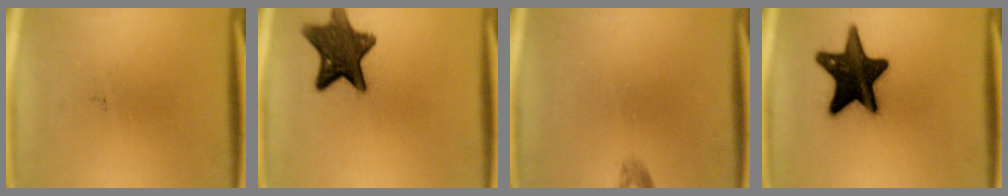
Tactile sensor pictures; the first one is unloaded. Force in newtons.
{"total": 11.7}
{"total": 0.9}
{"total": 17.7}